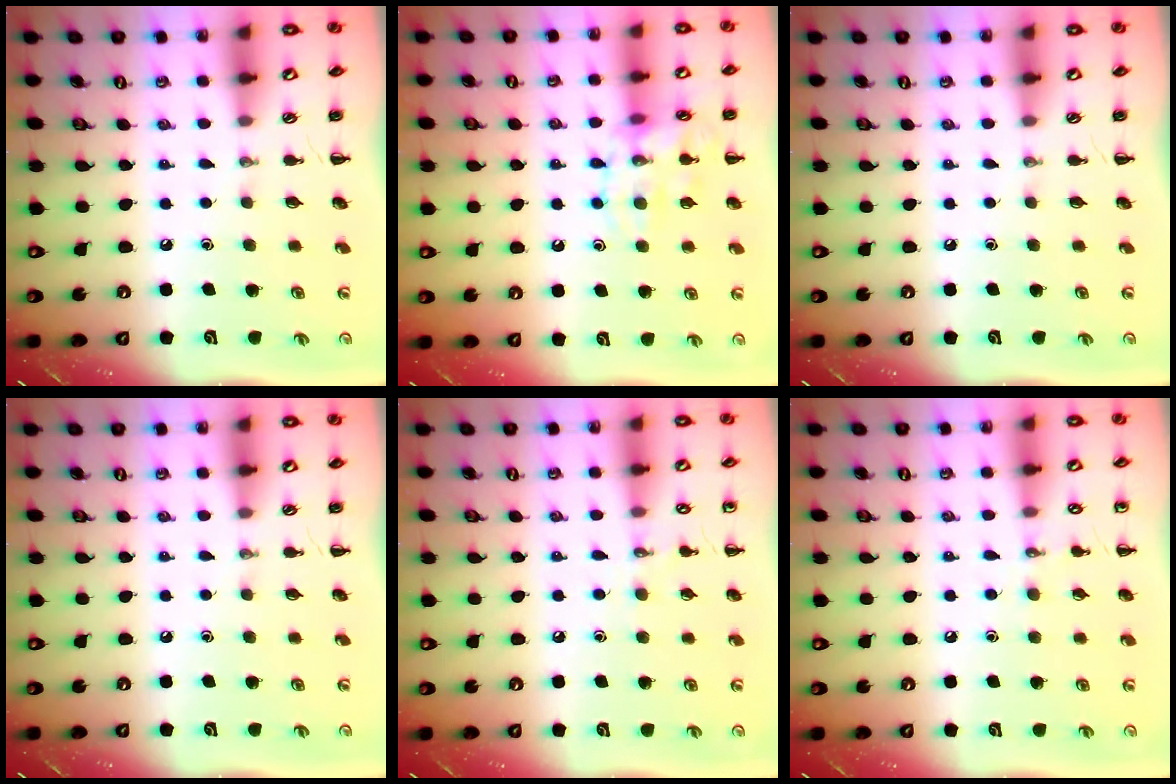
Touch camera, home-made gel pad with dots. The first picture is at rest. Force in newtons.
{"total": 13.1, "press": 13.0, "slide": 1.1}
{"total": 0.0}
{"total": 0.0}
{"total": 5.8, "press": 5.6, "slide": 1.6}
{"total": 5.5, "press": 5.3, "slide": 1.5}